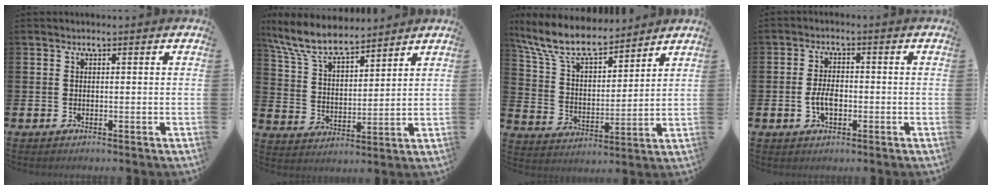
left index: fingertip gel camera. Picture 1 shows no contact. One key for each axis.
{"total": 9.1, "fx": 8.1, "fy": 2.3, "fz": 3.3, "tx": -0.101, "ty": -0.036, "tz": 0.149}
{"total": 10.4, "fx": 8.9, "fy": 3.1, "fz": 4.2, "tx": -0.124, "ty": -0.045, "tz": 0.161}
{"total": 3.5, "fx": -0.6, "fy": 2.0, "fz": 2.9, "tx": -0.044, "ty": 0.001, "tz": -0.013}